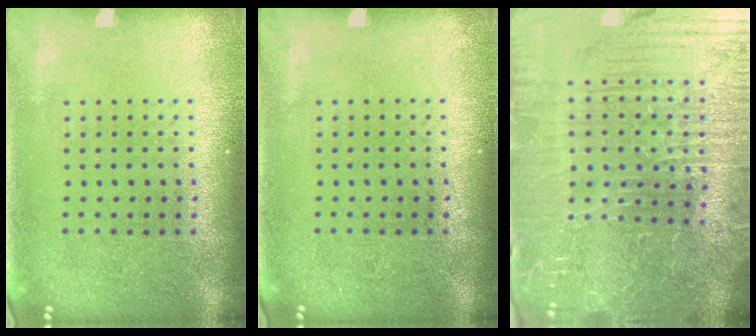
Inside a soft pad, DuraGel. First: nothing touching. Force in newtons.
{"total": 0.0}
{"total": 5.7, "press": 5.4, "slide": 1.7}